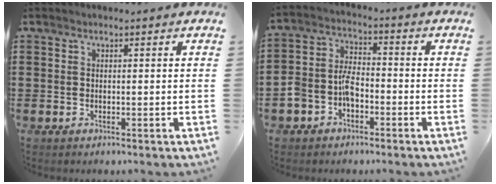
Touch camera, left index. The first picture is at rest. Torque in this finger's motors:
{"motor_torque": [0.69, 0.05, 0.27, 0.10]}